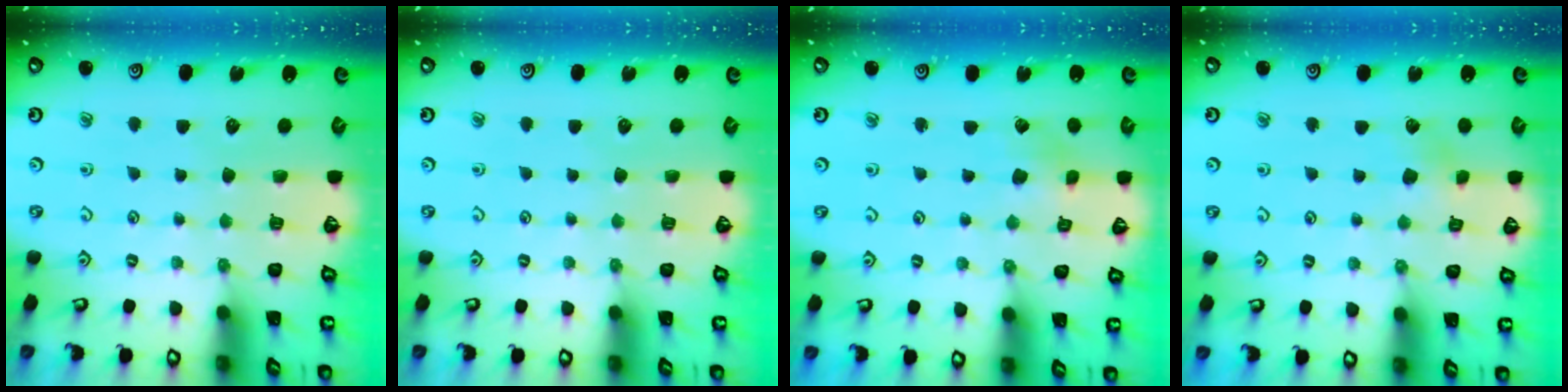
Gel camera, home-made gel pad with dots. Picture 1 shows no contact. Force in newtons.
{"total": 0.0}
{"total": 2.9, "press": 2.9, "slide": 0.2}
{"total": 4.2, "press": 4.1, "slide": 0.5}